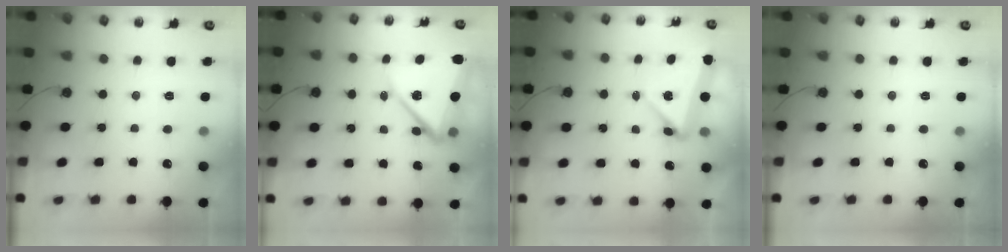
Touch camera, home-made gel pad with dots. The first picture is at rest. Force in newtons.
{"total": 12.0, "press": 12.0, "slide": 0.6}
{"total": 5.5, "press": 5.5, "slide": 0.4}
{"total": 0.0}